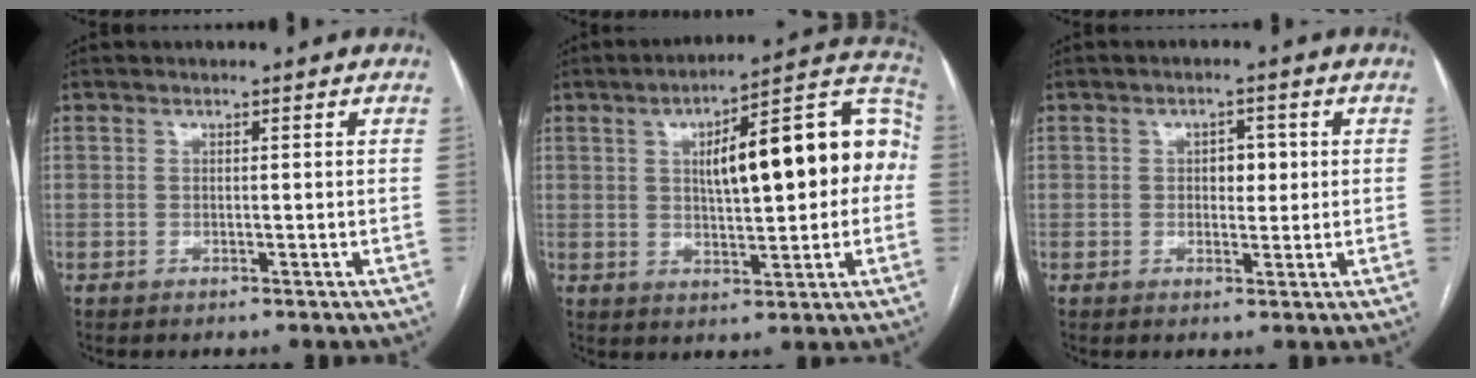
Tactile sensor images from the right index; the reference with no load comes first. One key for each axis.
{"total": 18.2, "fx": 2.2, "fy": 5.2, "fz": 17.3, "tx": -0.239, "ty": 0.049, "tz": 0.035}
{"total": 3.1, "fx": 0.4, "fy": 2.0, "fz": 2.4, "tx": -0.028, "ty": 0.008, "tz": 0.009}